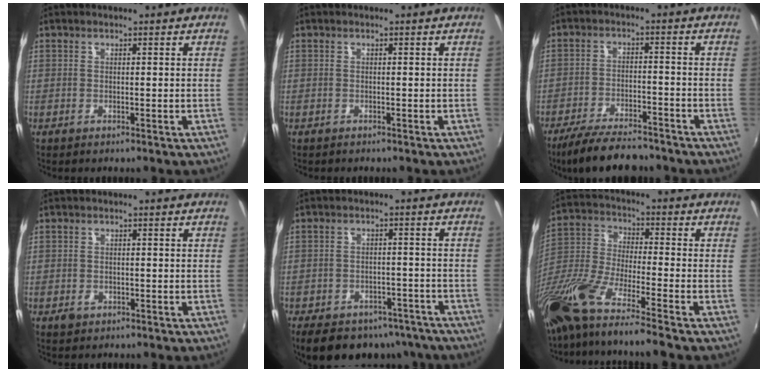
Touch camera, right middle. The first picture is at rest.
{"total": 0.0}
{"total": 12.3, "force": [-10.4, 3.2, 5.8], "torque": [-0.129, -0.015, -0.168]}
{"total": 1.9, "force": [-1.0, 1.4, 0.8], "torque": [-0.015, -0.002, -0.016]}
{"total": 16.1, "force": [-12.1, 8.4, 6.6], "torque": [-0.144, 0.003, -0.148]}
{"total": 17.9, "force": [-13.6, 0.7, 11.6], "torque": [-0.220, -0.052, -0.262]}